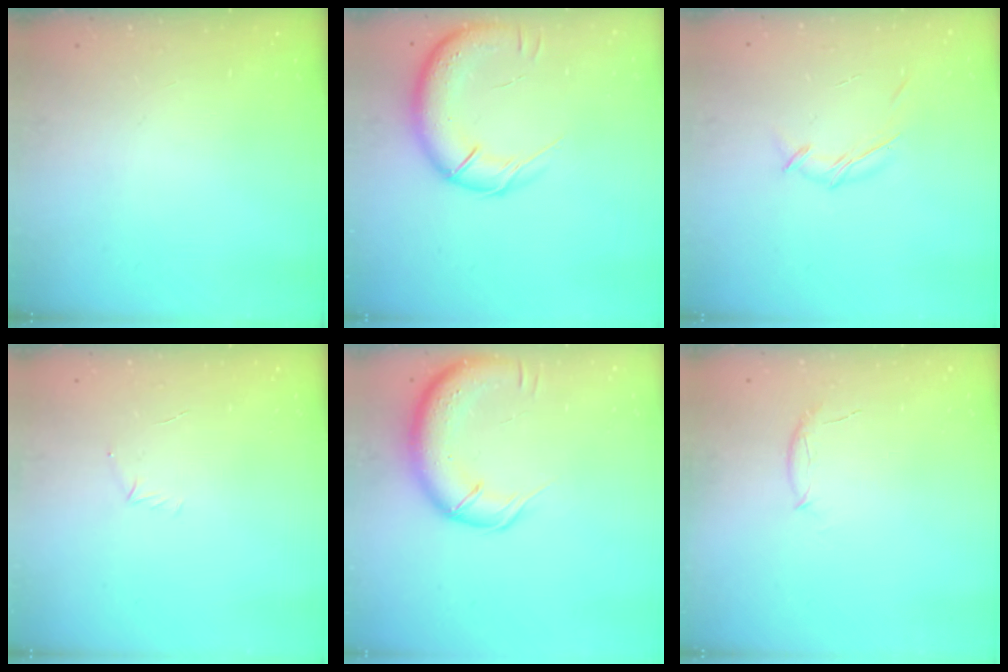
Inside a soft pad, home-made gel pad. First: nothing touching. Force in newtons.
{"total": 15.8, "press": 15.3, "slide": 4.0}
{"total": 6.8, "press": 6.7, "slide": 0.9}
{"total": 4.7, "press": 4.5, "slide": 1.3}
{"total": 14.0, "press": 13.7, "slide": 2.9}
{"total": 5.6, "press": 5.5, "slide": 0.9}